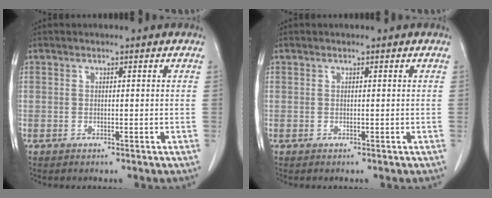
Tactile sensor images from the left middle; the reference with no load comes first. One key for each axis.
{"total": 0.0}